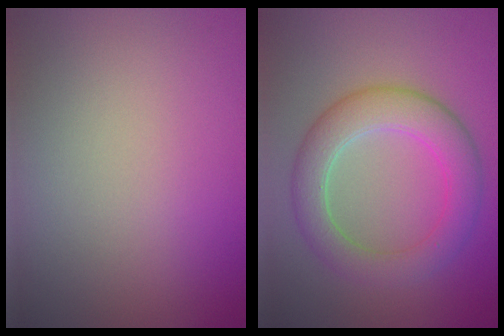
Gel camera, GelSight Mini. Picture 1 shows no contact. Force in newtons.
{"total": 5.6, "press": 5.6, "slide": 0.4}